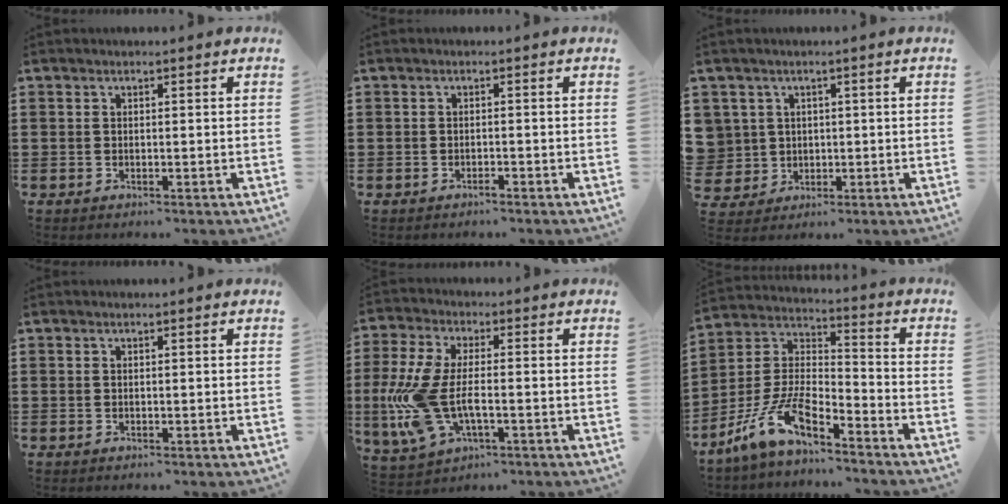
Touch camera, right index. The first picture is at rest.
{"total": 0.7, "force": [-0.7, 0.1, 0.3], "torque": [-0.009, -0.003, -0.013]}
{"total": 4.1, "force": [0.9, 4.0, 0.0], "torque": [-0.029, 0.012, 0.013]}
{"total": 0.0}
{"total": 9.6, "force": [-1.8, 4.7, 8.2], "torque": [-0.221, -0.020, -0.041]}
{"total": 9.5, "force": [-7.3, 2.4, 5.5], "torque": [-0.133, -0.009, -0.151]}